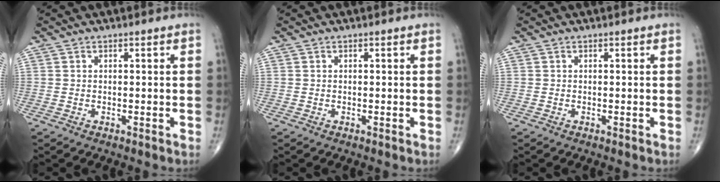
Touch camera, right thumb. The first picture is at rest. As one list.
[{"total": 0.0}, {"total": 0.0}]